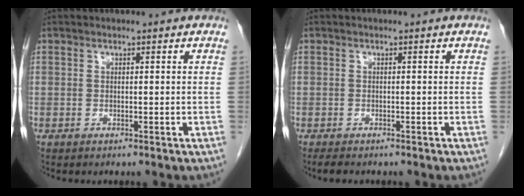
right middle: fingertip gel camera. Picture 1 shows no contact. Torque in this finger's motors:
{"motor_torque": [0.11, -0.01, -0.02, 0.00]}